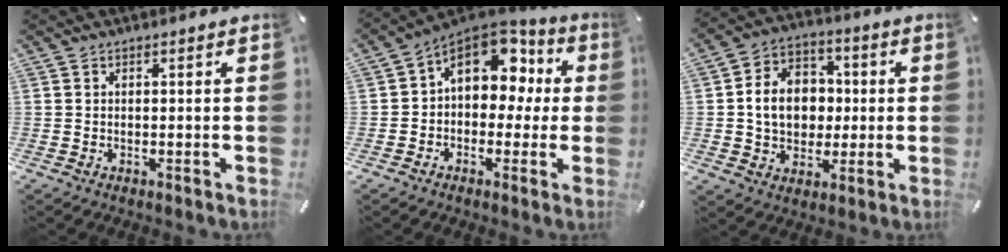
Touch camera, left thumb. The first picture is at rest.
{"total": 13.2, "force": [4.2, 9.5, 8.1], "torque": [-0.110, -0.023, 0.076]}
{"total": 11.3, "force": [-0.1, 9.7, 5.8], "torque": [-0.118, 0.018, 0.001]}